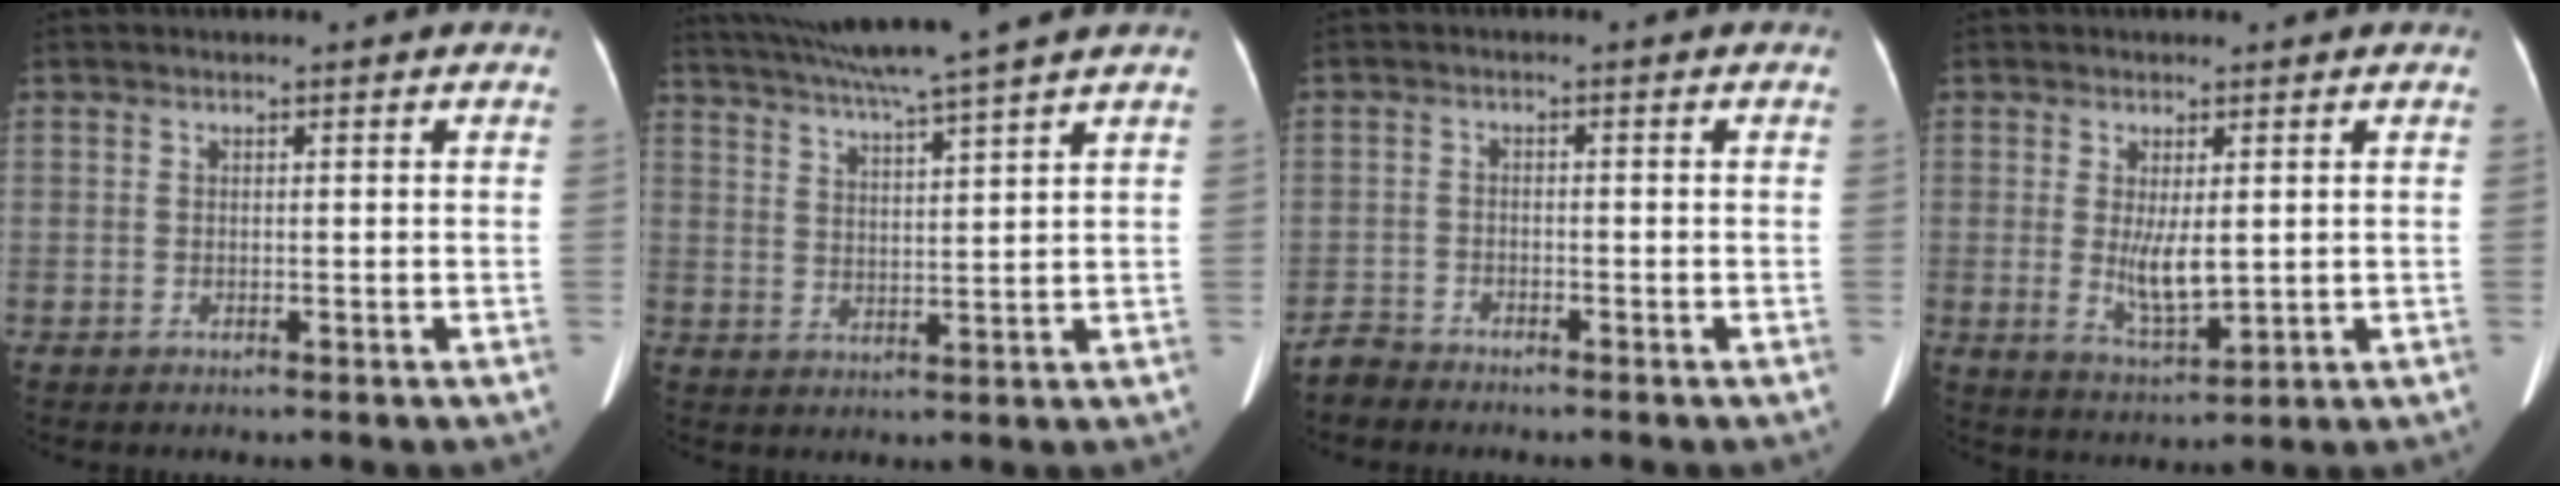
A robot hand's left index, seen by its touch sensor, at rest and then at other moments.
{"total": 11.9, "force": [10.3, -2.1, 5.7], "torque": [-0.104, 0.006, 0.162]}
{"total": 2.3, "force": [-2.2, 0.3, -0.3], "torque": [0.003, -0.010, -0.043]}
{"total": 5.2, "force": [0.3, 1.5, 4.9], "torque": [-0.092, -0.016, 0.012]}